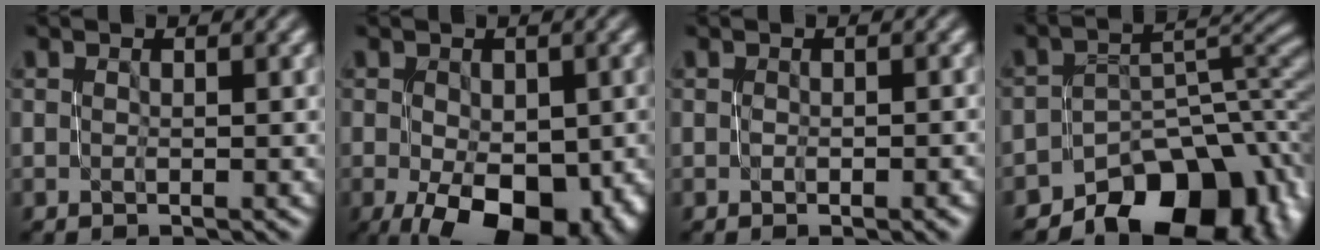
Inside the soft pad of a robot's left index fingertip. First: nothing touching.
{"total": 11.0, "force": [-4.3, 6.0, 8.2], "torque": [-0.126, -0.035, -0.053]}
{"total": 0.7, "force": [-0.2, 0.3, 0.6], "torque": [-0.005, -0.002, -0.002]}
{"total": 10.6, "force": [-6.8, 5.9, 5.6], "torque": [-0.062, 0.000, -0.115]}